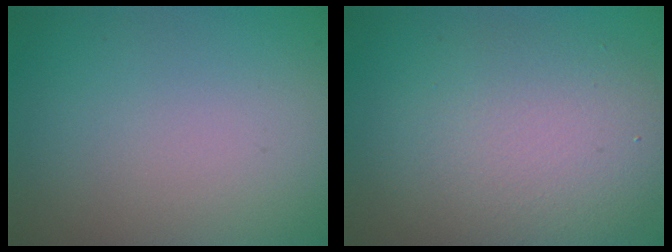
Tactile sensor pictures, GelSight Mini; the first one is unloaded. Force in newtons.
{"total": 6.0, "press": 6.0, "slide": 0.6}